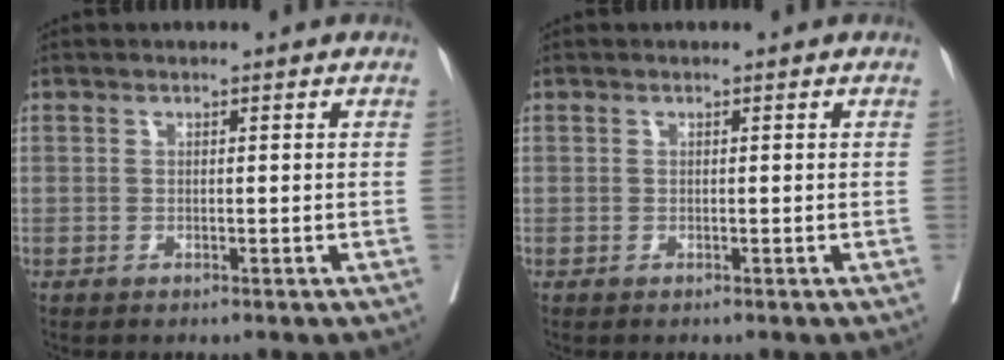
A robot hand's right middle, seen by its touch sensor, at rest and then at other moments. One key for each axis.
{"total": 0.0}